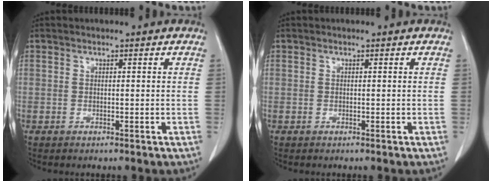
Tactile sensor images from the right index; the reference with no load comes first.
{"total": 0.0}